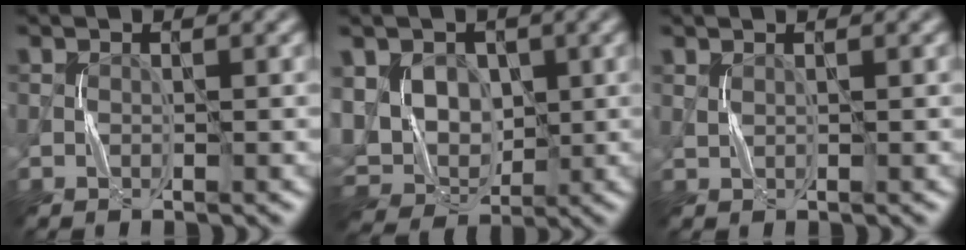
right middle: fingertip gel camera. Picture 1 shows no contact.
{"total": 7.7, "force": [1.0, 6.5, 4.0], "torque": [-0.065, 0.002, 0.014]}
{"total": 0.6, "force": [0.6, -0.1, 0.1], "torque": [-0.002, 0.000, 0.015]}